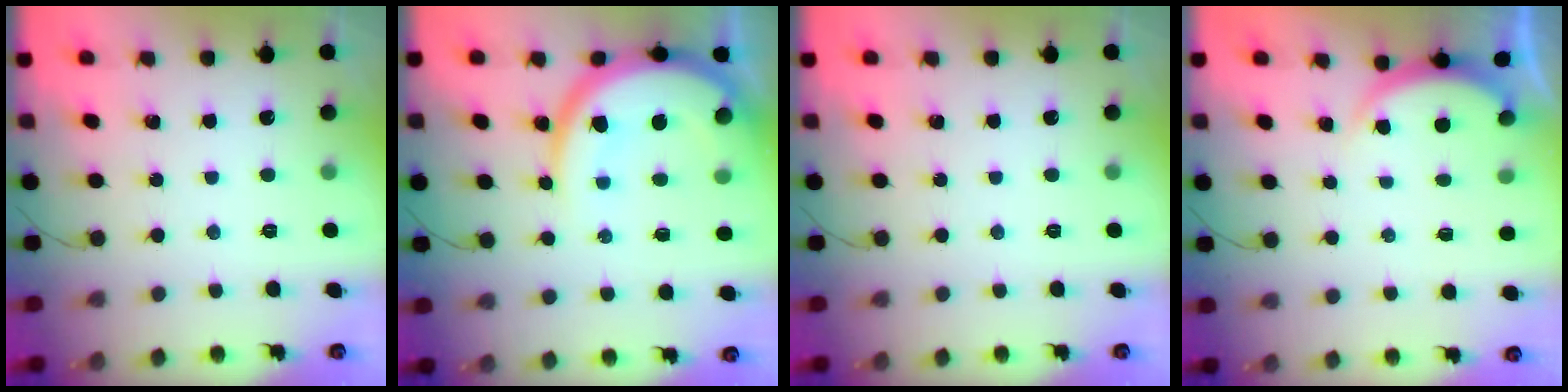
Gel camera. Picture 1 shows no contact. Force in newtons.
{"total": 15.6, "press": 15.5, "slide": 1.7}
{"total": 0.0}
{"total": 2.5, "press": 2.5, "slide": 0.5}